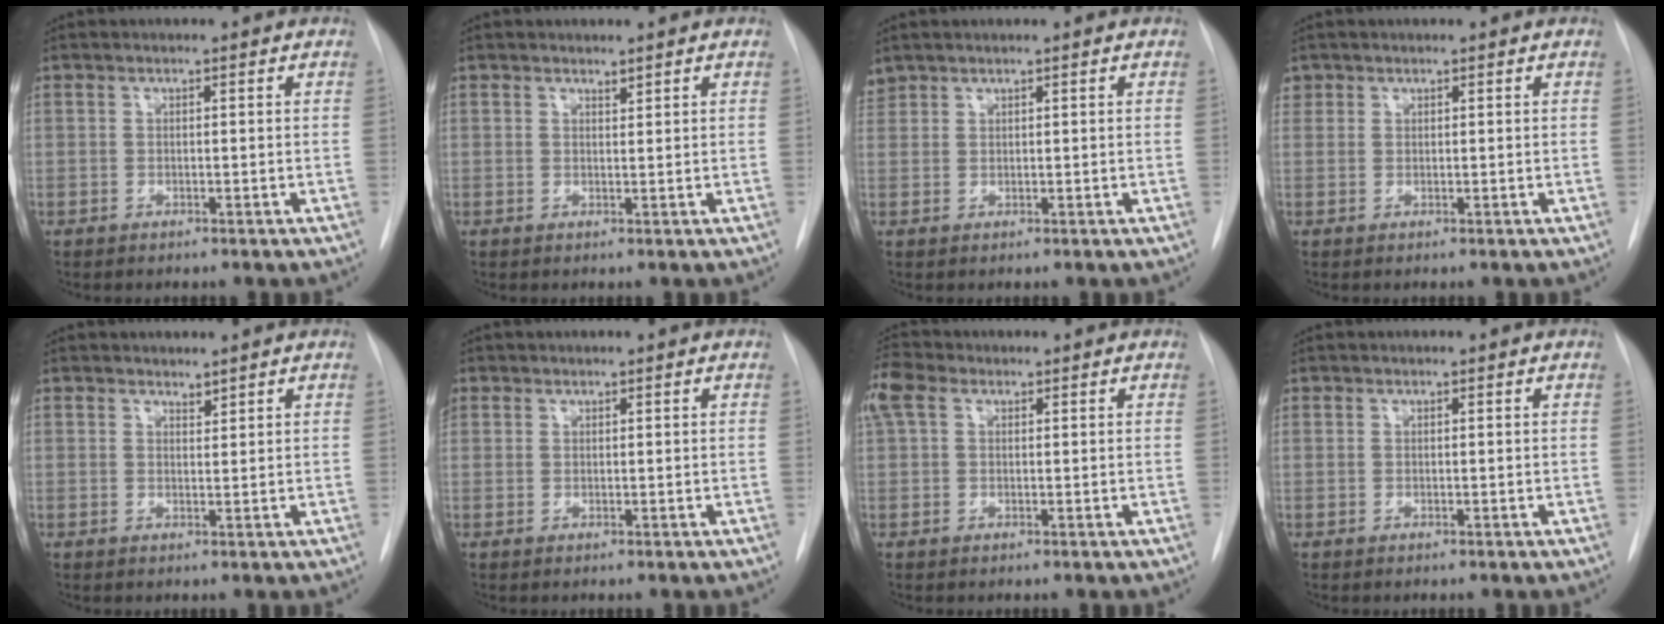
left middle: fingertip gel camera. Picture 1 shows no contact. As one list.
[{"total": 0.8, "force": [0.7, 0.1, 0.2], "torque": [-0.006, -0.004, 0.012]}, {"total": 1.6, "force": [1.4, 0.7, -0.1], "torque": [-0.003, 0.014, 0.032]}, {"total": 1.3, "force": [0.7, 1.1, 0.1], "torque": [0.010, 0.008, 0.010]}, {"total": 1.1, "force": [1.0, 0.2, 0.2], "torque": [-0.004, -0.003, 0.018]}, {"total": 1.4, "force": [0.7, 1.2, 0.1], "torque": [0.005, 0.010, 0.012]}, {"total": 4.8, "force": [2.3, 3.1, 2.9], "torque": [-0.085, 0.035, 0.047]}, {"total": 0.0}]